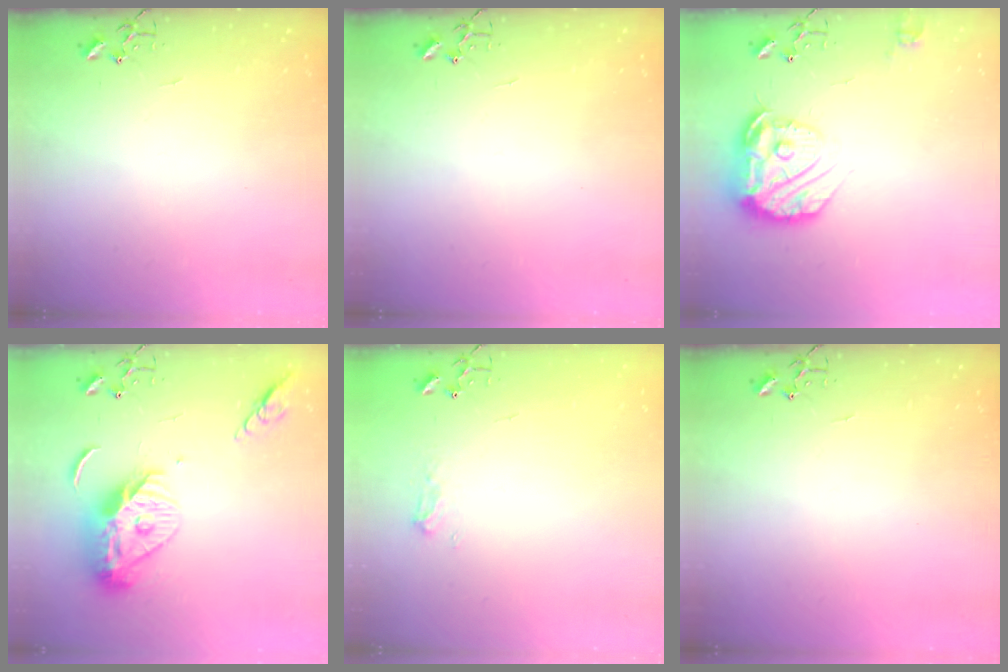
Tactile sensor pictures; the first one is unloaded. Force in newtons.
{"total": 0.0}
{"total": 17.2, "press": 17.1, "slide": 1.4}
{"total": 12.7, "press": 12.7, "slide": 0.9}
{"total": 6.0, "press": 6.0, "slide": 0.7}
{"total": 0.0}